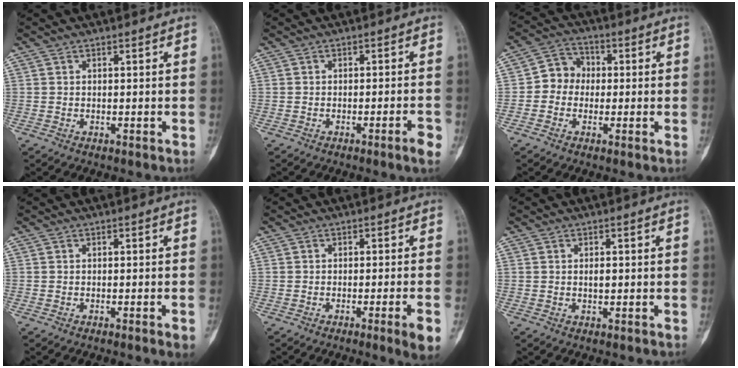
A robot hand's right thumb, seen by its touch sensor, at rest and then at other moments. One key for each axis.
{"total": 3.2, "fx": -1.6, "fy": 0.0, "fz": 2.8, "tx": -0.043, "ty": 0.005, "tz": -0.024}
{"total": 6.1, "fx": -0.5, "fy": 5.5, "fz": 2.7, "tx": -0.015, "ty": 0.020, "tz": -0.026}
{"total": 2.1, "fx": -1.0, "fy": 0.1, "fz": 1.8, "tx": -0.027, "ty": 0.000, "tz": -0.012}
{"total": 5.1, "fx": -2.2, "fy": -0.1, "fz": 4.5, "tx": -0.066, "ty": -0.004, "tz": -0.032}
{"total": 1.3, "fx": 0.1, "fy": 0.7, "fz": 1.1, "tx": -0.019, "ty": 0.000, "tz": 0.002}